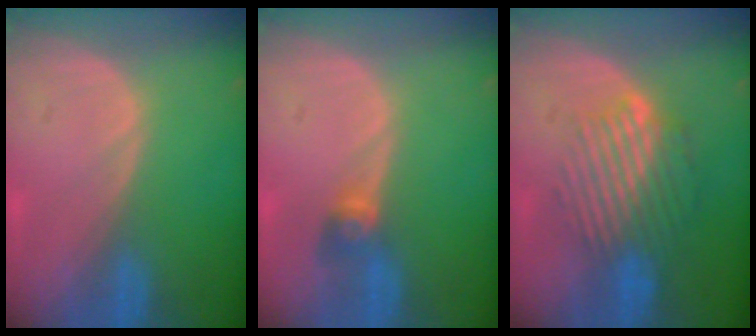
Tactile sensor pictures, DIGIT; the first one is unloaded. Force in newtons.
{"total": 2.7, "press": 2.6, "slide": 0.5}
{"total": 9.4, "press": 8.0, "slide": 5.1}